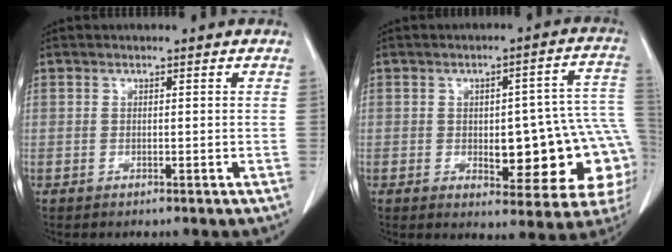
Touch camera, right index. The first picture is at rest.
{"total": 17.2, "force": [-3.0, 5.7, 15.9], "torque": [-0.127, 0.038, -0.018]}